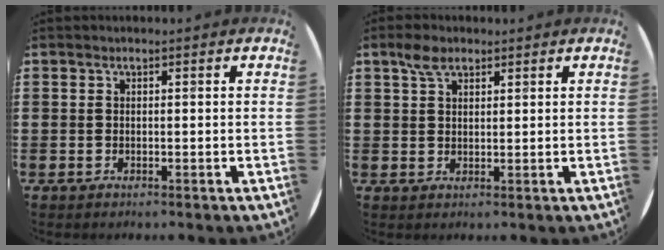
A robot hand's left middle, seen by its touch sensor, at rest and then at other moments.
{"total": 3.2, "force": [2.2, 1.6, 1.6], "torque": [-0.027, 0.004, 0.039]}